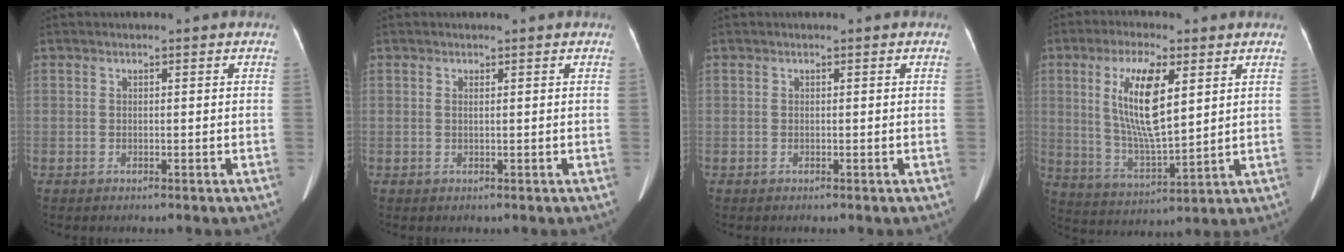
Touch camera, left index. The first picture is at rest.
{"total": 0.5, "force": [0.2, 0.1, 0.5], "torque": [-0.011, 0.002, 0.006]}
{"total": 0.0}
{"total": 12.1, "force": [4.0, 2.9, 11.0], "torque": [-0.224, -0.001, 0.077]}